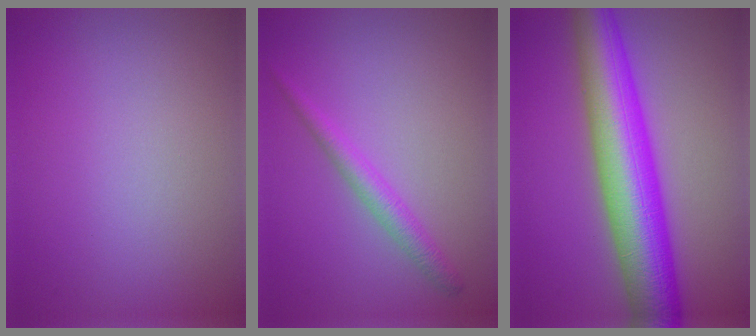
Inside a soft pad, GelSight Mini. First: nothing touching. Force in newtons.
{"total": 2.2, "press": 2.2, "slide": 0.1}
{"total": 10.6, "press": 10.6, "slide": 0.1}